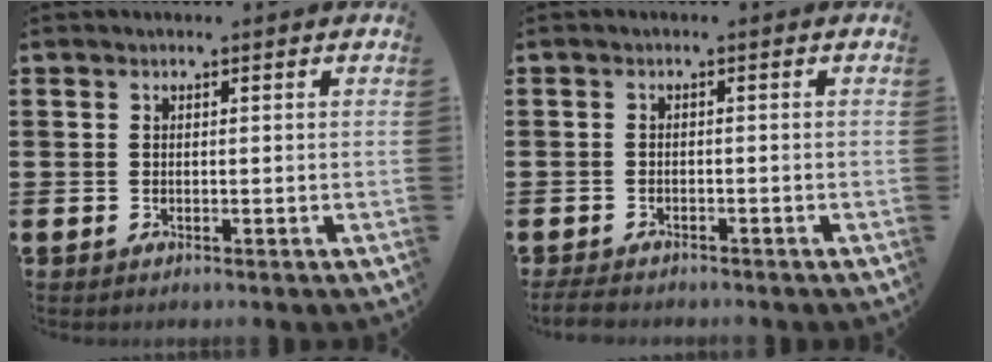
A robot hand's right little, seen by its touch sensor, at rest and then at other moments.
{"total": 1.4, "force": [-1.3, 0.3, 0.5], "torque": [-0.011, 0.003, -0.027]}